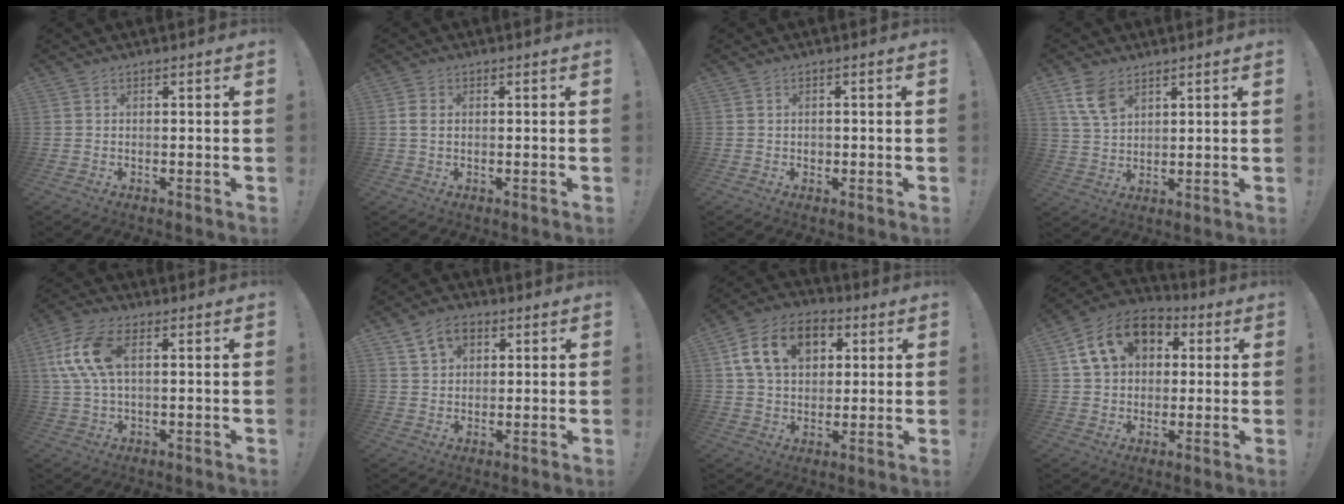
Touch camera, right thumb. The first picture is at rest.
{"total": 2.6, "force": [0.2, 1.7, 1.9], "torque": [-0.045, 0.006, 0.002]}
{"total": 1.1, "force": [0.0, 1.1, 0.3], "torque": [0.002, 0.000, -0.003]}
{"total": 8.2, "force": [4.9, 4.8, 4.6], "torque": [-0.079, -0.017, 0.096]}
{"total": 12.7, "force": [2.9, 6.5, 10.5], "torque": [-0.216, -0.001, 0.055]}
{"total": 7.9, "force": [3.7, 5.6, 4.3], "torque": [-0.071, -0.001, 0.073]}
{"total": 15.6, "force": [5.5, 11.2, 9.3], "torque": [-0.146, -0.008, 0.106]}
{"total": 15.4, "force": [5.2, 11.8, 8.4], "torque": [-0.127, -0.001, 0.104]}